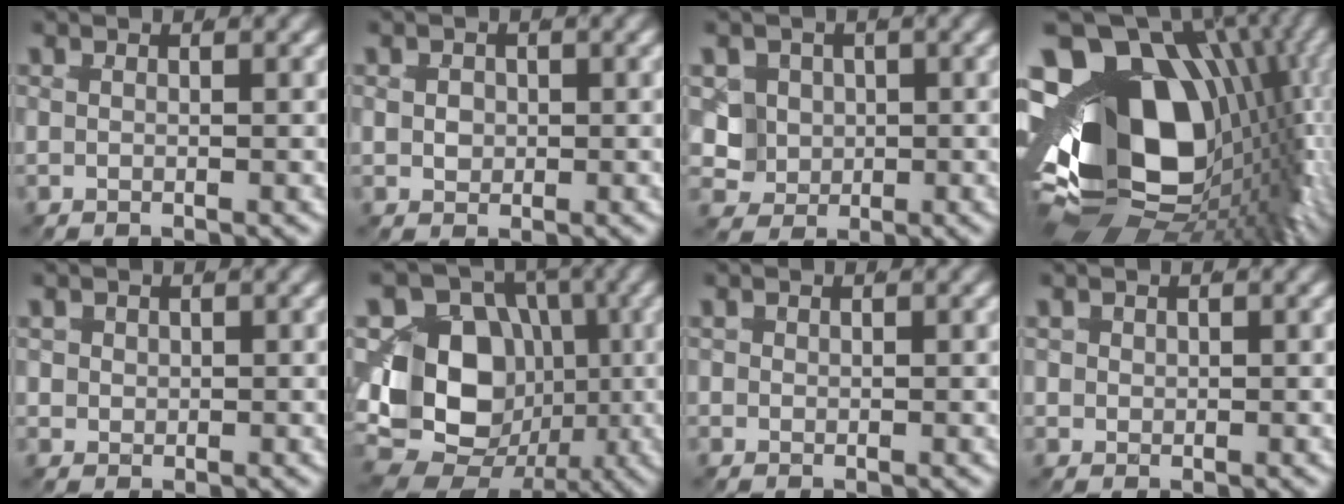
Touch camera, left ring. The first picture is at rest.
{"total": 1.8, "force": [-0.1, 1.6, 0.8], "torque": [-0.019, -0.010, 0.001]}
{"total": 9.6, "force": [-1.1, 9.0, 3.3], "torque": [-0.101, -0.045, -0.021]}
{"total": 30.3, "force": [-3.3, 19.4, 23.0], "torque": [-0.364, -0.047, -0.038]}
{"total": 2.6, "force": [0.3, 2.4, 0.8], "torque": [-0.034, -0.014, 0.006]}
{"total": 19.0, "force": [-3.1, 15.8, 10.1], "torque": [-0.204, -0.077, -0.051]}
{"total": 1.0, "force": [0.1, 1.0, 0.1], "torque": [-0.013, -0.005, 0.000]}
{"total": 2.1, "force": [0.2, 2.0, 0.6], "torque": [-0.027, -0.012, 0.005]}